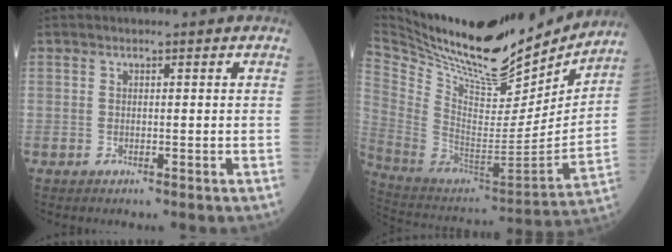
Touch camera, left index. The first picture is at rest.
{"total": 31.2, "force": [26.6, 8.1, 14.1], "torque": [-0.273, -0.037, 0.414]}